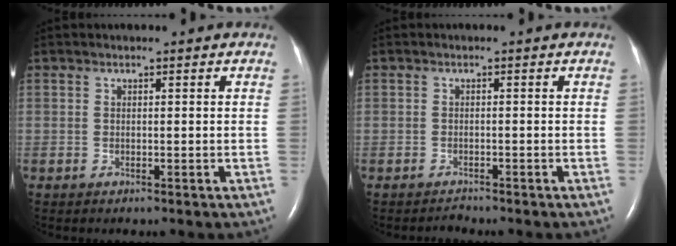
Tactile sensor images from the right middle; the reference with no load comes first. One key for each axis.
{"total": 1.0, "fx": -0.9, "fy": 0.2, "fz": -0.4, "tx": 0.004, "ty": -0.005, "tz": -0.018}